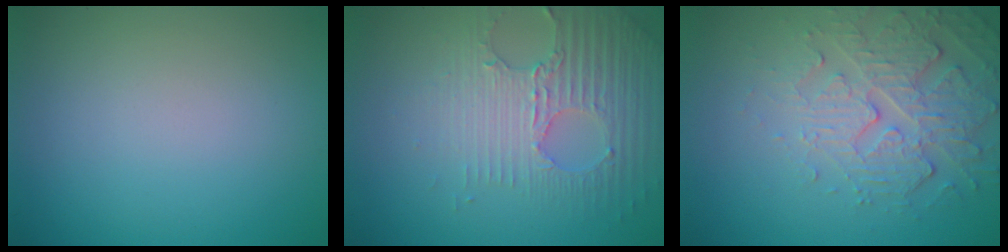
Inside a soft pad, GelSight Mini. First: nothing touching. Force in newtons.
{"total": 3.9, "press": 3.8, "slide": 1.1}
{"total": 5.2, "press": 3.6, "slide": 3.7}